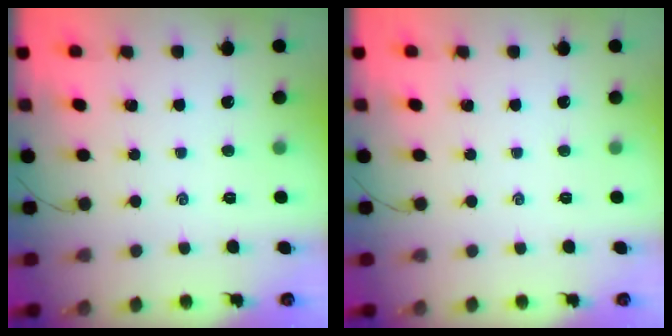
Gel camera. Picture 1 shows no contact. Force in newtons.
{"total": 0.0}